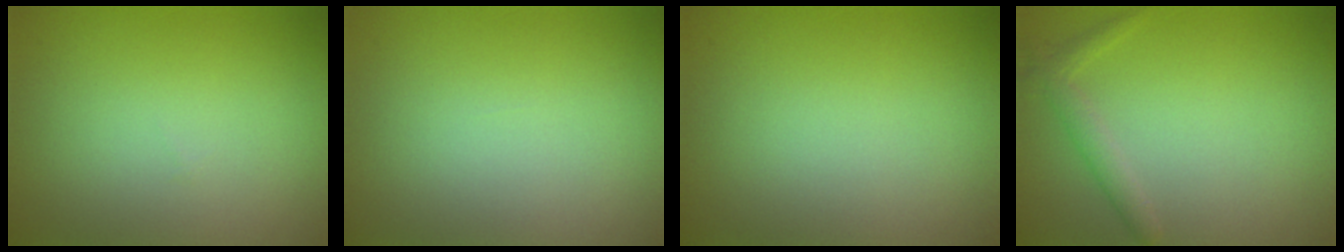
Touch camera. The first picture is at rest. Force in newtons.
{"total": 0.0}
{"total": 0.0}
{"total": 1.5, "press": 1.5, "slide": 0.1}